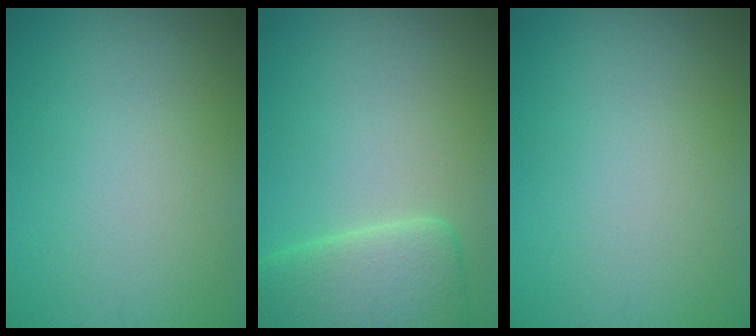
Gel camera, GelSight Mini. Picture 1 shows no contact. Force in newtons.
{"total": 5.0, "press": 4.9, "slide": 0.6}
{"total": 0.0}